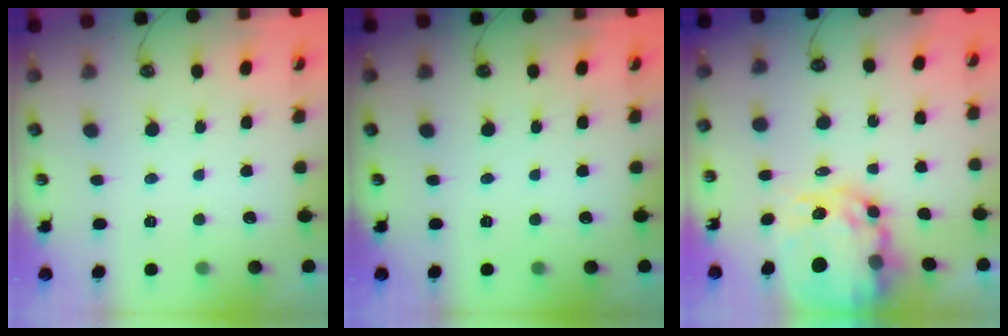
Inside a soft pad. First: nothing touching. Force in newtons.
{"total": 0.0}
{"total": 13.8, "press": 13.7, "slide": 1.4}